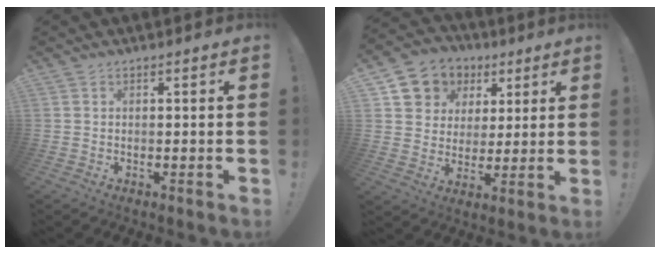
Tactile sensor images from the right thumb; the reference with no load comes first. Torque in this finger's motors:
{"motor_torque": [1.21, 1.24, 0.11, 0.00, 0.00]}